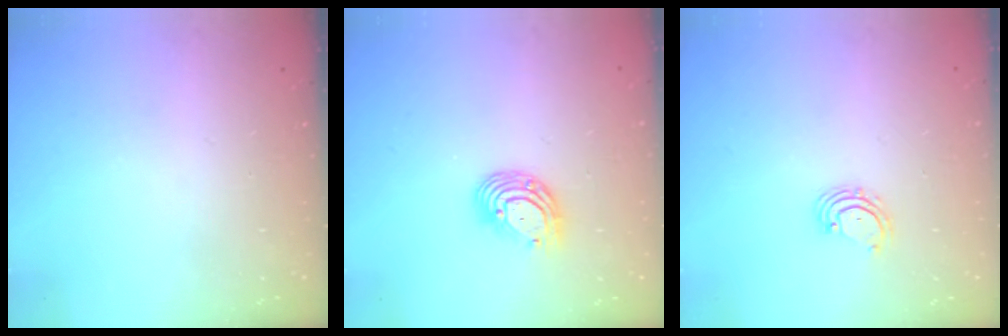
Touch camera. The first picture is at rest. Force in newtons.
{"total": 9.0, "press": 8.8, "slide": 1.9}
{"total": 2.5, "press": 2.4, "slide": 0.4}